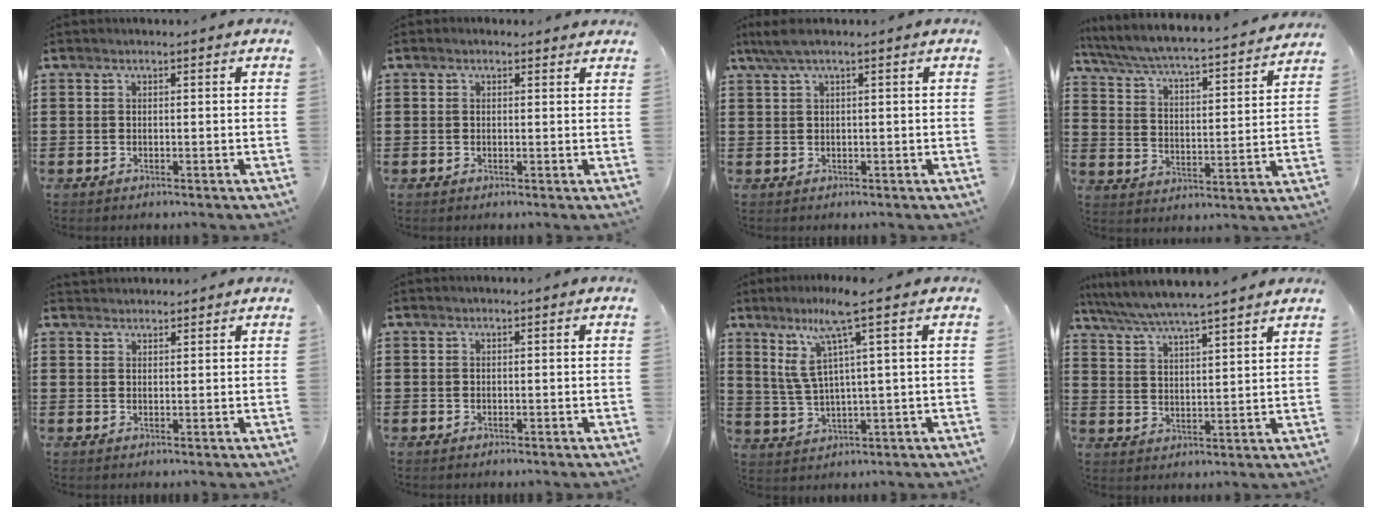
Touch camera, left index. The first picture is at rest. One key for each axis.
{"total": 0.9, "fx": 0.8, "fy": 0.3, "fz": 0.3, "tx": -0.007, "ty": 0.002, "tz": 0.015}
{"total": 2.2, "fx": 1.0, "fy": 0.2, "fz": 2.0, "tx": -0.047, "ty": -0.003, "tz": 0.015}
{"total": 3.9, "fx": 3.5, "fy": -0.2, "fz": 1.5, "tx": -0.052, "ty": -0.037, "tz": 0.048}
{"total": 1.7, "fx": 1.7, "fy": 0.3, "fz": -0.2, "tx": 0.000, "ty": 0.002, "tz": 0.034}
{"total": 0.0}
{"total": 8.3, "fx": 4.3, "fy": 0.0, "fz": 7.1, "tx": -0.164, "ty": -0.011, "tz": 0.068}
{"total": 5.5, "fx": 5.1, "fy": -0.5, "fz": 2.0, "tx": -0.059, "ty": -0.030, "tz": 0.087}